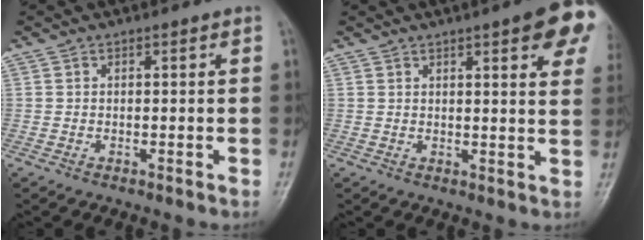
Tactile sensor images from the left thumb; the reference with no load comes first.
{"total": 12.2, "force": [6.1, 2.9, 10.1], "torque": [-0.097, -0.016, 0.064]}